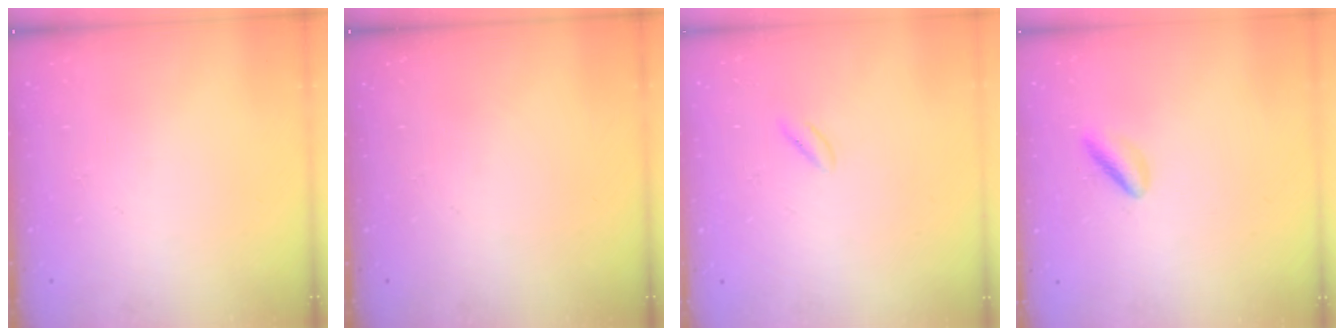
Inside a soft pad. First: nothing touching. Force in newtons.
{"total": 0.0}
{"total": 0.8, "press": 0.4, "slide": 0.7}
{"total": 3.0, "press": 3.0, "slide": 0.1}